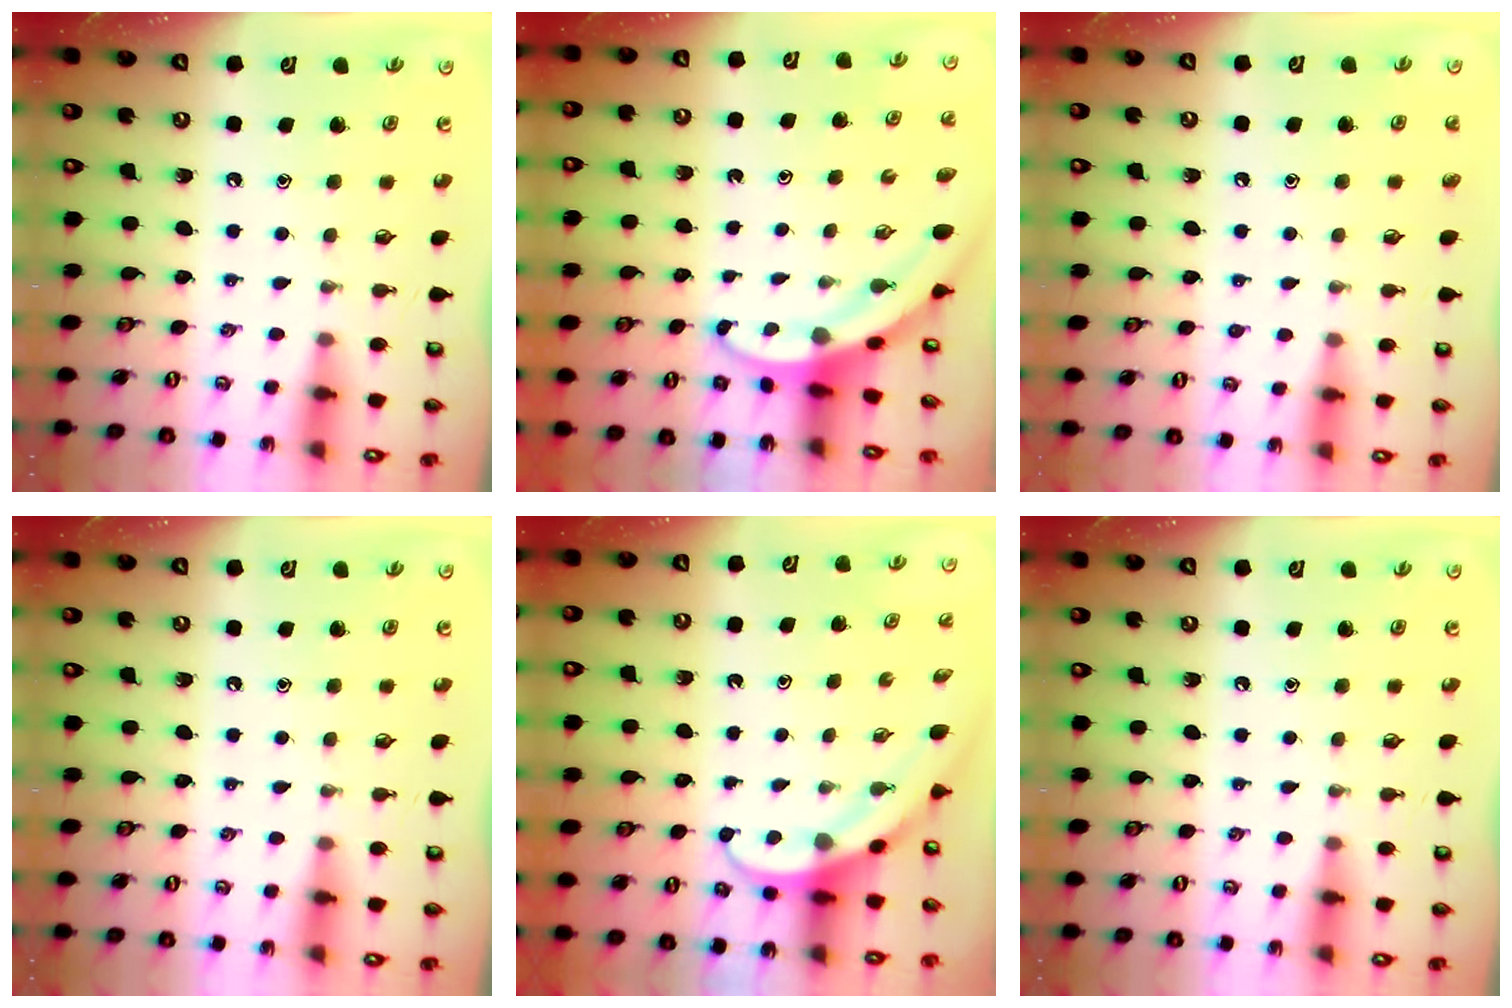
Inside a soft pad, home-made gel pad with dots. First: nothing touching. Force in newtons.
{"total": 3.6, "press": 3.6, "slide": 0.1}
{"total": 2.5, "press": 2.4, "slide": 0.3}
{"total": 0.0}
{"total": 3.9, "press": 3.9, "slide": 0.3}
{"total": 0.0}